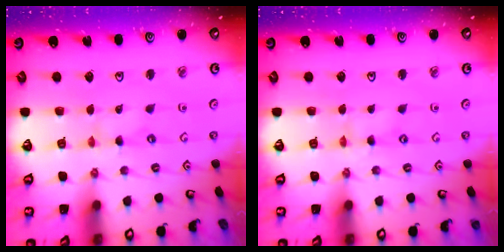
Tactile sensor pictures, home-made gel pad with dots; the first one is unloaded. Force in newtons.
{"total": 1.1, "press": 1.1, "slide": 0.1}